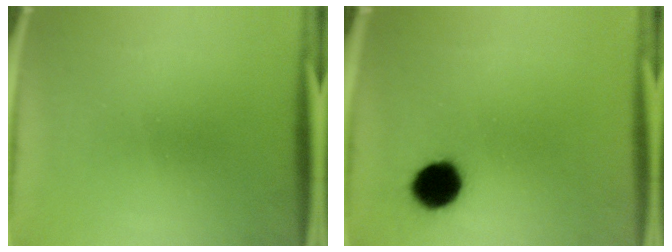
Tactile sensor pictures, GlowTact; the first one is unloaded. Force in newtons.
{"total": 8.4}